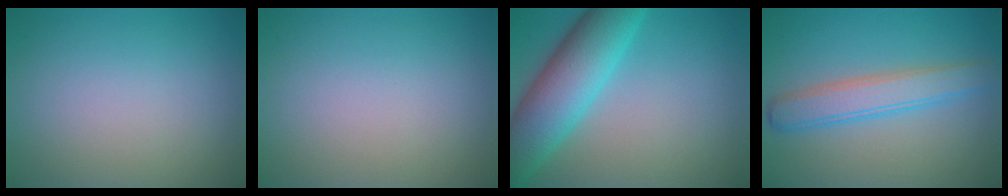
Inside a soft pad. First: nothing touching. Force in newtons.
{"total": 0.0}
{"total": 8.2, "press": 8.2, "slide": 0.2}
{"total": 3.9, "press": 3.9, "slide": 0.1}